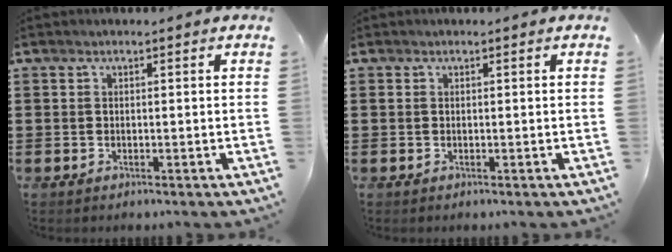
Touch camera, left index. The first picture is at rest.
{"total": 0.0}